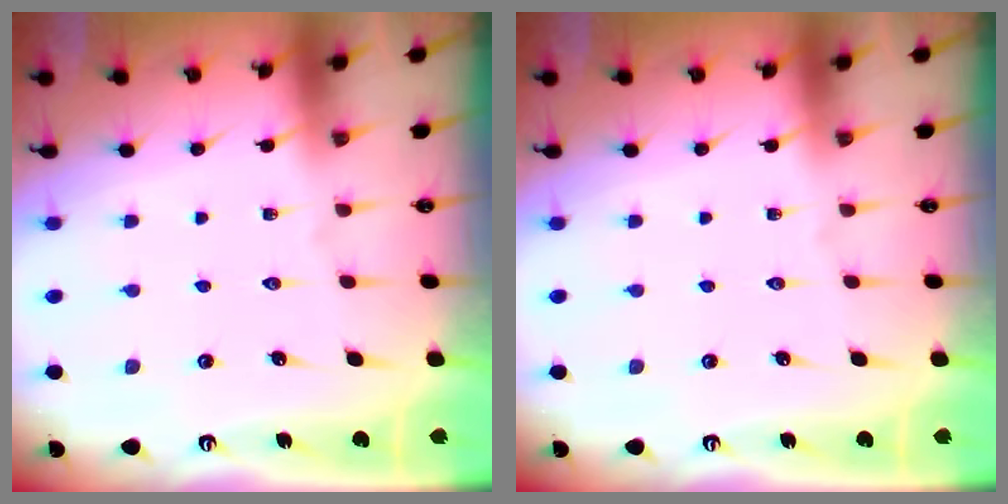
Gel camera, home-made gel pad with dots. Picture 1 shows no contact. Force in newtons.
{"total": 0.0}